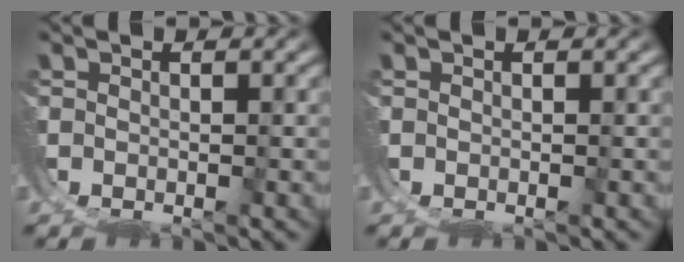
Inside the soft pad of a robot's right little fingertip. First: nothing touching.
{"total": 0.0}